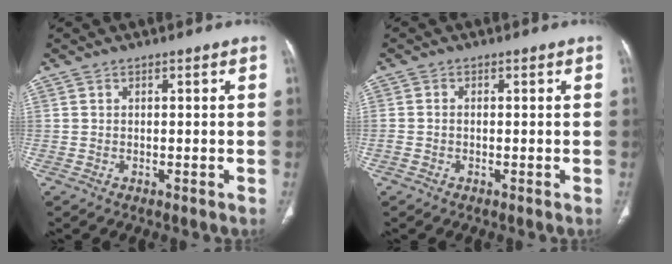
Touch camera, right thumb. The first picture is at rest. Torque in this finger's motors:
{"motor_torque": [0.32, -0.32, -0.16, -0.09, -0.05]}